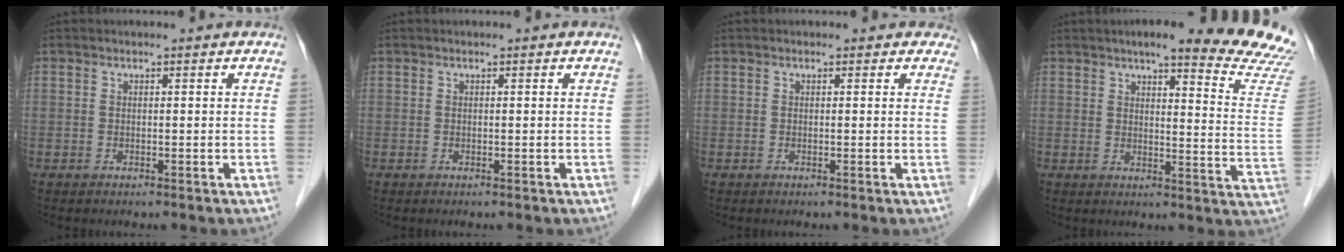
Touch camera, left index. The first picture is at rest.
{"total": 0.0}
{"total": 1.9, "force": [1.5, 1.2, 0.1], "torque": [0.014, -0.005, -0.004]}
{"total": 18.7, "force": [16.8, 1.2, 8.0], "torque": [-0.086, -0.070, 0.178]}